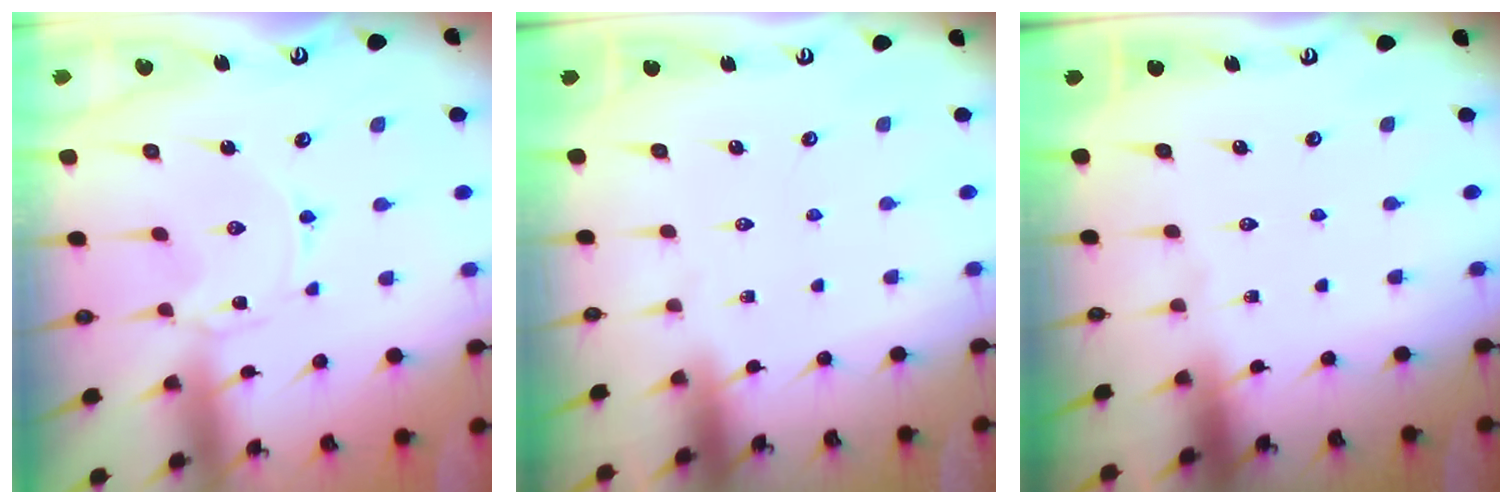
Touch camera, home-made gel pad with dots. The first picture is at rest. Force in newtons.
{"total": 0.0}
{"total": 0.0}